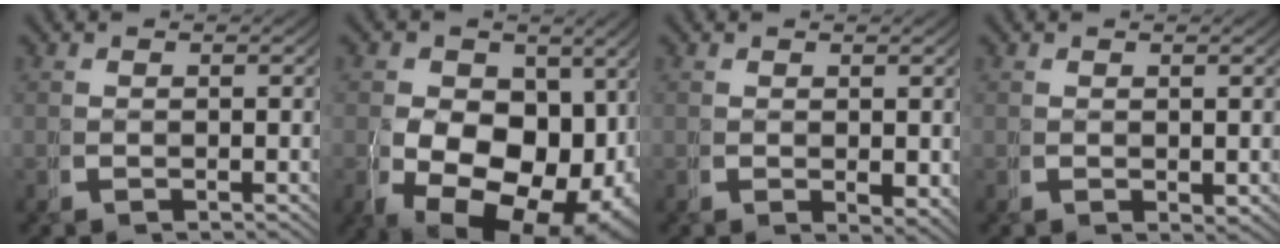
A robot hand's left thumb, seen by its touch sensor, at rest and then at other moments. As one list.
[{"total": 16.2, "force": [-2.8, 11.7, 10.9], "torque": [-0.200, -0.087, -0.010]}, {"total": 1.3, "force": [0.3, 0.7, 1.0], "torque": [-0.011, -0.009, 0.009]}, {"total": 0.6, "force": [0.3, 0.4, 0.4], "torque": [-0.002, -0.005, 0.009]}]